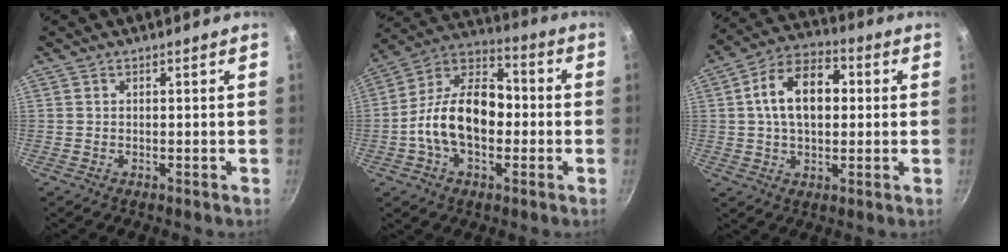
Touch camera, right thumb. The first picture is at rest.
{"total": 16.9, "force": [-2.3, 10.7, 12.8], "torque": [-0.187, 0.045, -0.058]}
{"total": 13.7, "force": [1.7, 8.7, 10.4], "torque": [-0.144, 0.027, 0.016]}